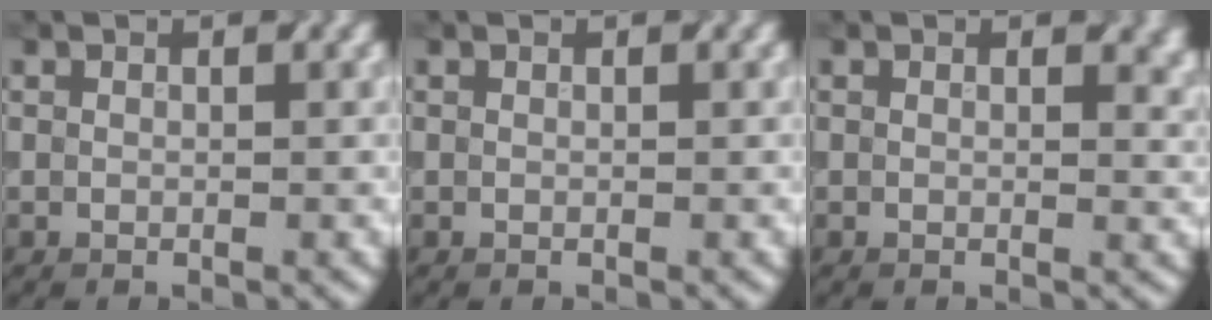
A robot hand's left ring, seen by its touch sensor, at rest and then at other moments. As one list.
[{"total": 0.0}, {"total": 2.1, "force": [0.7, 1.4, 1.5], "torque": [-0.012, -0.003, 0.008]}]